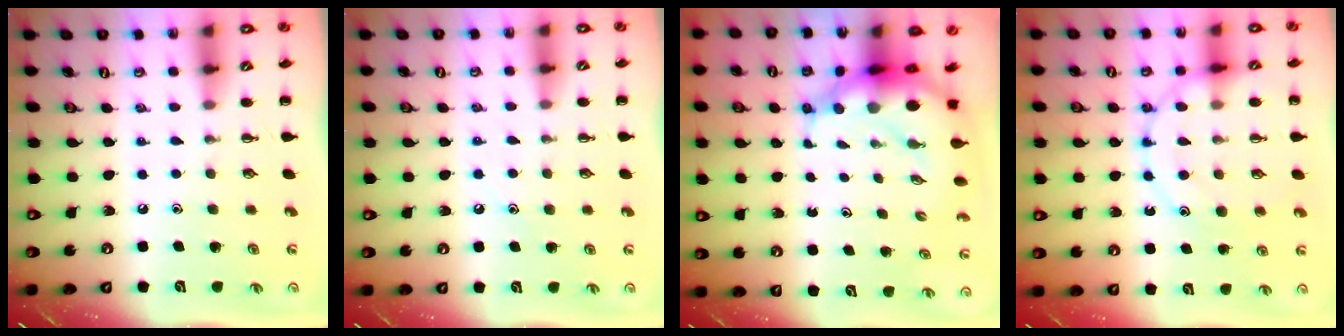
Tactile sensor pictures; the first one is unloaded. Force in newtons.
{"total": 6.1, "press": 5.8, "slide": 1.7}
{"total": 9.1, "press": 8.8, "slide": 2.4}
{"total": 13.9, "press": 13.8, "slide": 1.3}